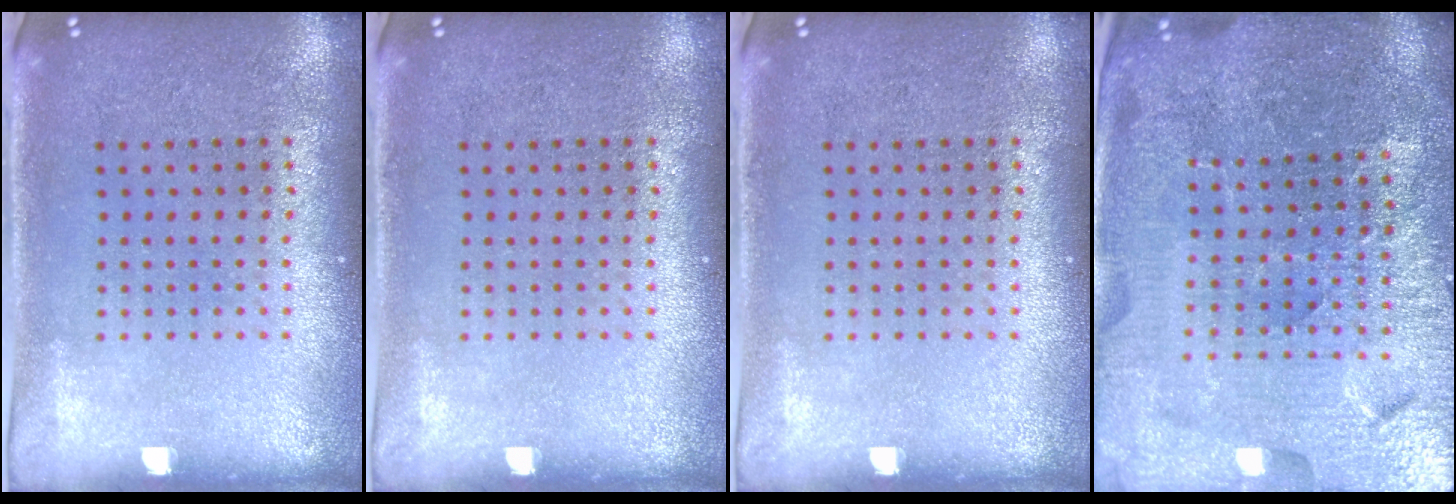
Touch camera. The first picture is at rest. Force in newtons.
{"total": 0.0}
{"total": 0.0}
{"total": 5.6, "press": 5.1, "slide": 2.4}